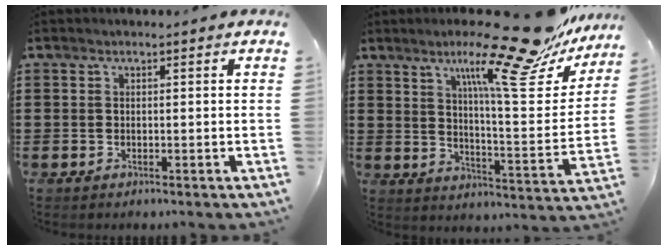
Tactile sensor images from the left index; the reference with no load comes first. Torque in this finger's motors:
{"motor_torque": [1.18, -0.95, 0.83, 0.21]}